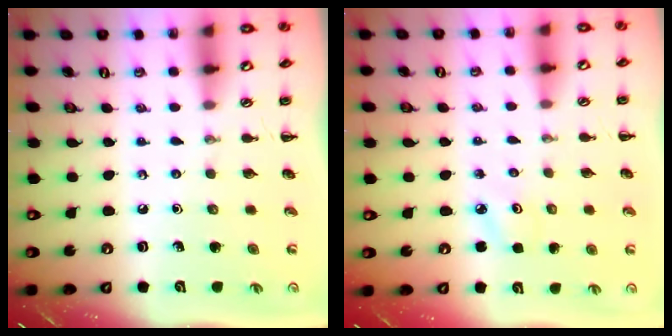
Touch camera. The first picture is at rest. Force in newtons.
{"total": 2.3, "press": 2.2, "slide": 0.5}